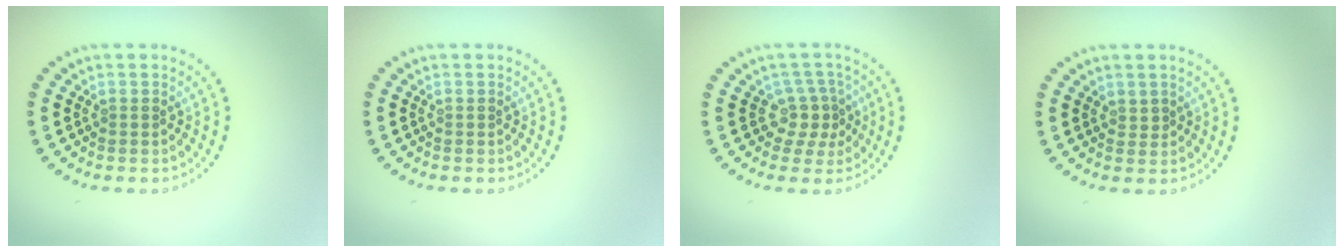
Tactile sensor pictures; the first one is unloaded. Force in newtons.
{"total": 0.0}
{"total": 2.7, "press": 1.9, "slide": 1.8}
{"total": 0.6, "press": 0.3, "slide": 0.6}